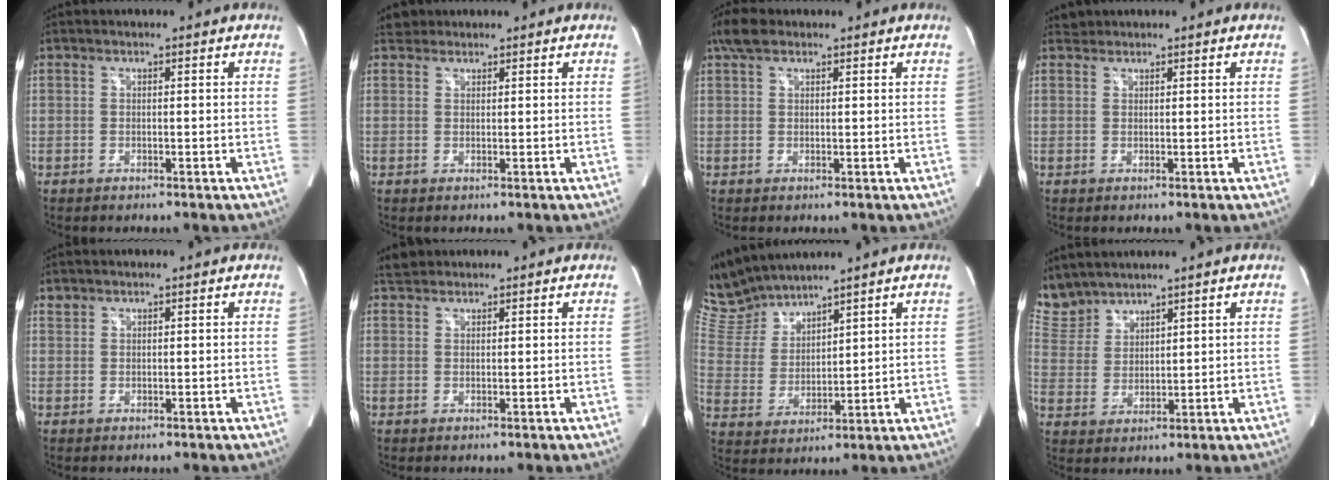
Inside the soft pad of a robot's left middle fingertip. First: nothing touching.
{"total": 1.7, "force": [1.4, 0.8, -0.3], "torque": [0.002, 0.012, 0.021]}
{"total": 3.5, "force": [2.5, 1.7, 1.8], "torque": [-0.047, 0.020, 0.050]}
{"total": 1.1, "force": [1.0, 0.3, -0.3], "torque": [-0.001, 0.007, 0.017]}
{"total": 0.8, "force": [0.7, 0.3, -0.1], "torque": [0.000, 0.006, 0.015]}
{"total": 2.0, "force": [1.9, 0.7, 0.0], "torque": [-0.009, 0.013, 0.034]}
{"total": 8.9, "force": [8.8, 1.0, 1.2], "torque": [-0.051, 0.015, 0.196]}
{"total": 6.3, "force": [6.2, 1.5, 0.0], "torque": [-0.015, 0.012, 0.143]}